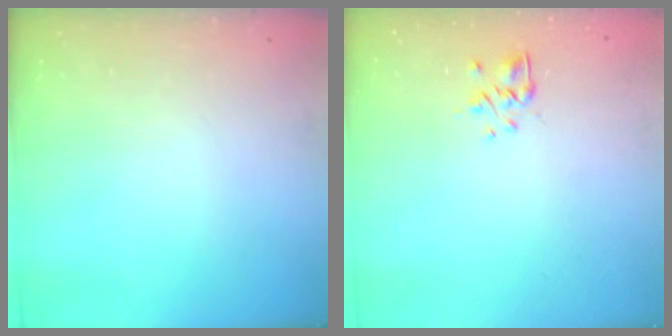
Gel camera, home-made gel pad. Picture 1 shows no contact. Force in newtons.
{"total": 2.9, "press": 2.6, "slide": 1.4}